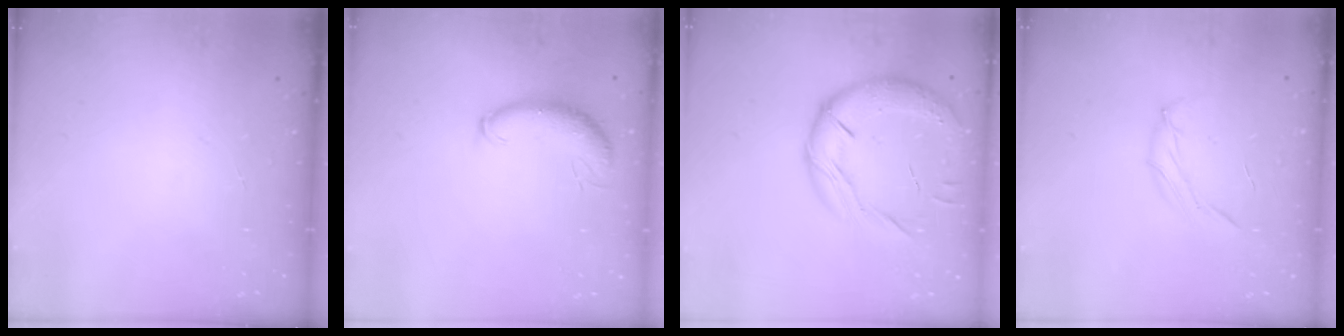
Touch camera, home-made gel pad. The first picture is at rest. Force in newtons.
{"total": 8.7, "press": 8.6, "slide": 1.2}
{"total": 17.8, "press": 17.6, "slide": 2.9}
{"total": 6.8, "press": 6.8, "slide": 0.5}